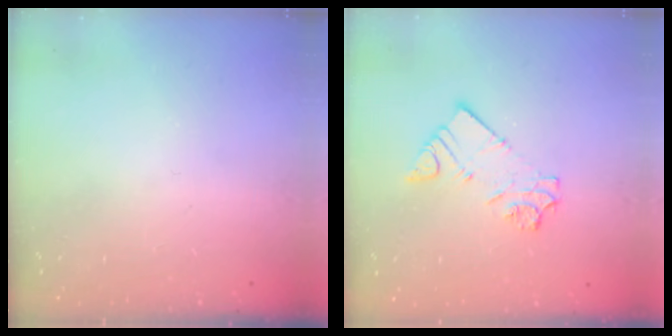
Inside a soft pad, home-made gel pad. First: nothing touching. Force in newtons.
{"total": 6.3, "press": 6.3, "slide": 0.2}